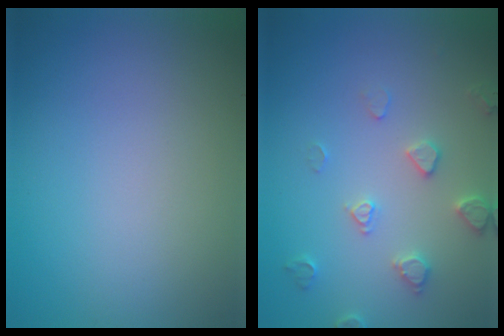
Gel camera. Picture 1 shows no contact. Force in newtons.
{"total": 2.5, "press": 2.4, "slide": 0.5}